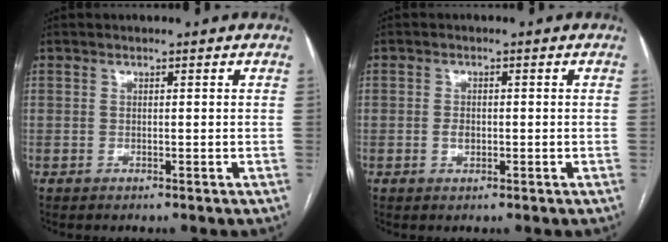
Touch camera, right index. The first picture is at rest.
{"total": 1.7, "force": [-0.3, 1.1, 1.3], "torque": [-0.021, 0.002, -0.003]}